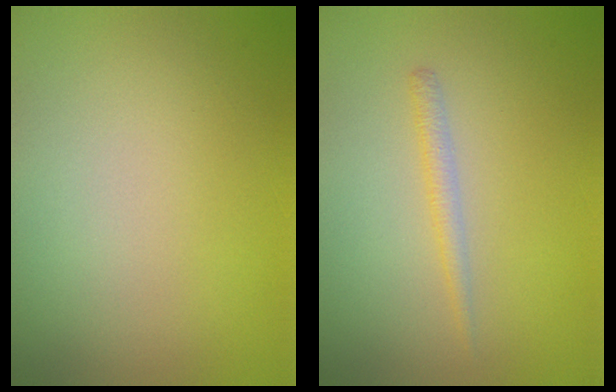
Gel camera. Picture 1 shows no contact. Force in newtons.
{"total": 1.2, "press": 1.2, "slide": 0.0}